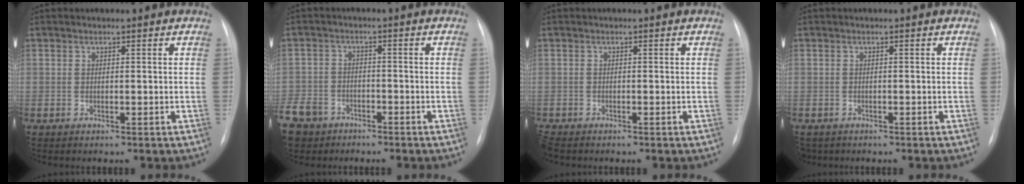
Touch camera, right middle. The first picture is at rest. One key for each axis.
{"total": 12.0, "fx": -7.6, "fy": 8.5, "fz": 3.6, "tx": -0.120, "ty": -0.004, "tz": -0.129}
{"total": 2.1, "fx": -1.8, "fy": 0.8, "fz": 0.7, "tx": -0.015, "ty": -0.005, "tz": -0.029}
{"total": 3.1, "fx": -2.3, "fy": 2.1, "fz": 0.5, "tx": -0.007, "ty": 0.001, "tz": -0.035}